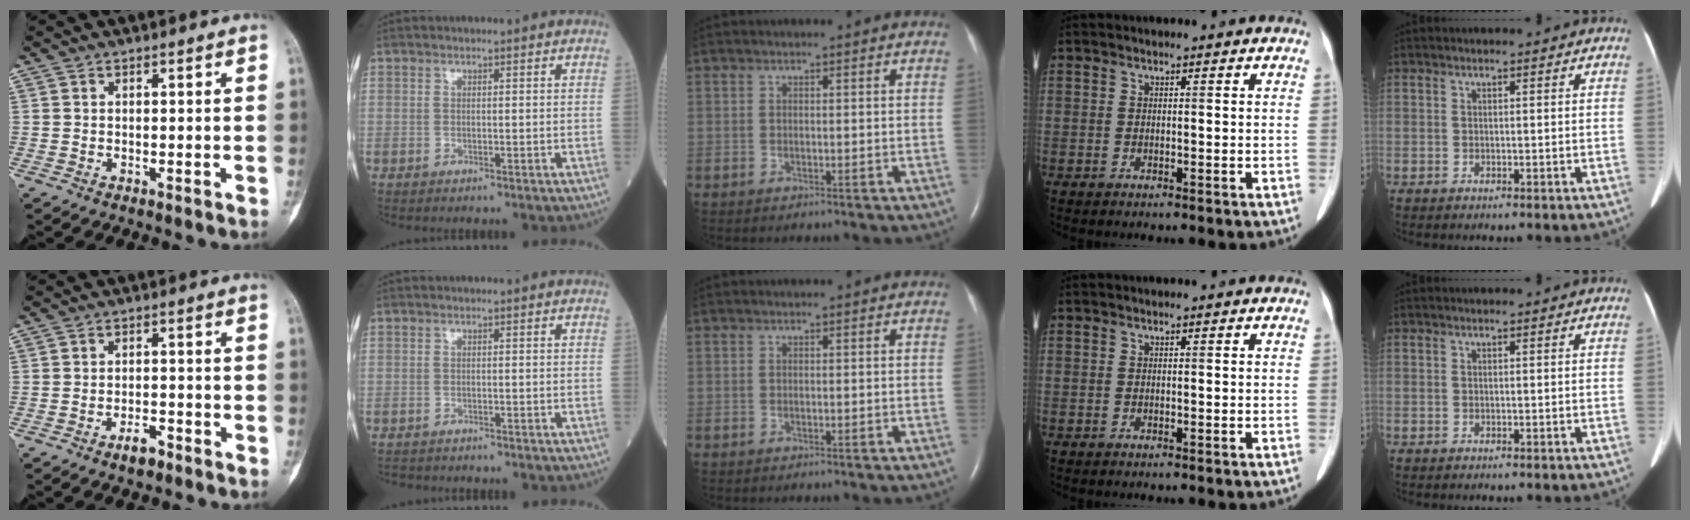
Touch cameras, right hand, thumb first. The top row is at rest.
{"thumb": {"total": 3.3, "force": [-2.3, 1.3, 1.9], "torque": [-0.030, 0.015, -0.038]}, "index": {"total": 2.9, "force": [-2.7, 0.9, 0.7], "torque": [-0.013, -0.005, -0.036]}}